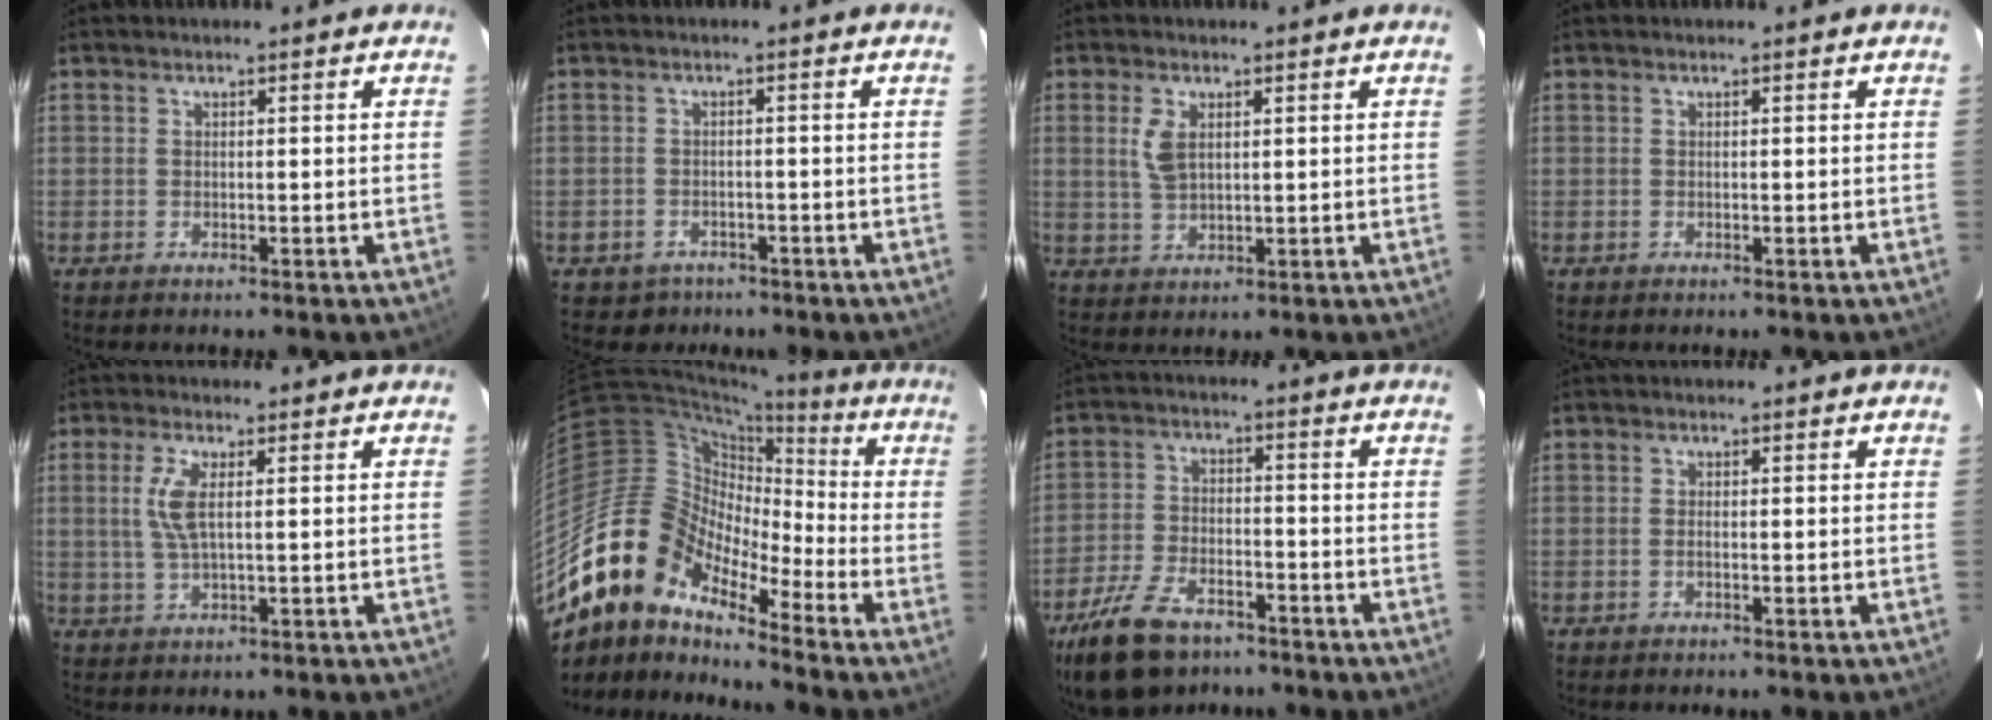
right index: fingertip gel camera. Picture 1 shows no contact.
{"total": 3.8, "force": [-2.4, 2.9, 0.2], "torque": [-0.017, 0.009, -0.033]}
{"total": 4.5, "force": [1.5, 2.4, 3.6], "torque": [-0.074, 0.003, 0.033]}
{"total": 0.0}
{"total": 5.2, "force": [1.1, 1.6, 4.9], "torque": [-0.105, 0.003, 0.023]}
{"total": 16.9, "force": [-13.1, 7.4, 7.6], "torque": [-0.129, 0.006, -0.265]}
{"total": 14.0, "force": [-9.6, 7.1, 7.2], "torque": [-0.172, -0.011, -0.171]}
{"total": 0.7, "force": [-0.2, 0.3, 0.6], "torque": [-0.013, 0.001, -0.004]}